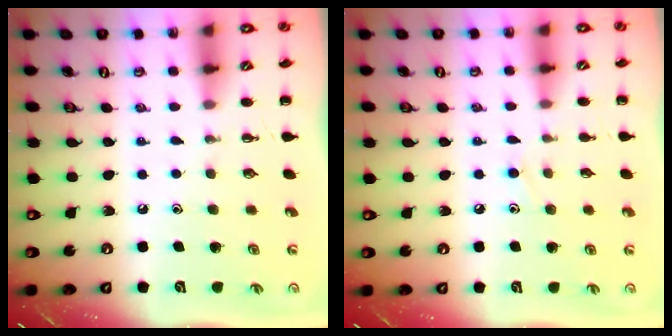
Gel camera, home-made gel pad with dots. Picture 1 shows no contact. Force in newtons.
{"total": 7.1, "press": 6.7, "slide": 2.4}